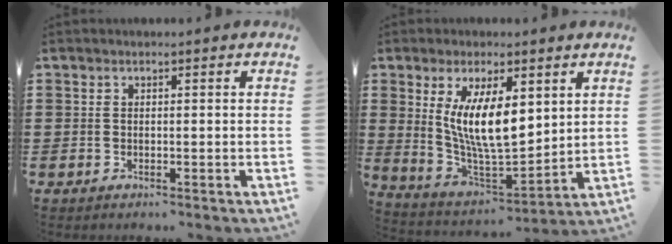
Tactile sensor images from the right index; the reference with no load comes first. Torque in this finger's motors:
{"motor_torque": [1.93, 0.21, 1.05, 0.21]}